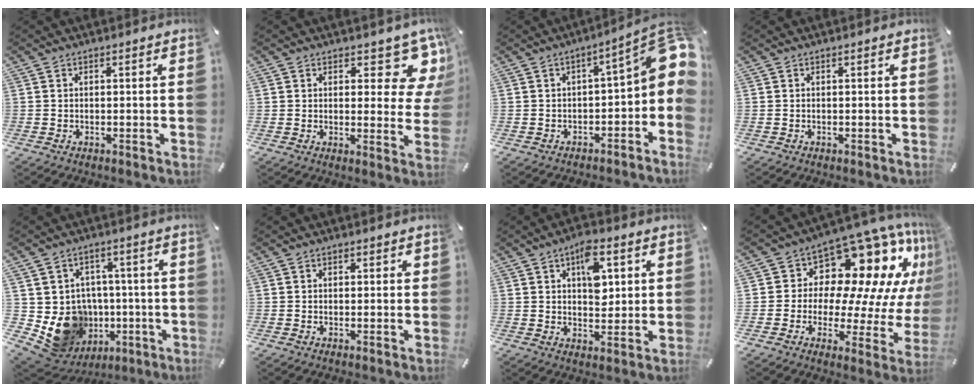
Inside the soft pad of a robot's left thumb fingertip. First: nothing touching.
{"total": 10.5, "force": [6.7, 4.8, 6.5], "torque": [-0.062, -0.051, 0.114]}
{"total": 9.5, "force": [1.3, 3.8, 8.7], "torque": [-0.100, -0.019, 0.020]}
{"total": 0.0}
{"total": 13.7, "force": [-3.1, 12.3, 5.1], "torque": [-0.090, -0.003, -0.032]}
{"total": 1.0, "force": [0.2, 0.9, 0.4], "torque": [-0.001, 0.003, -0.001]}
{"total": 9.8, "force": [3.4, 6.0, 7.0], "torque": [-0.088, -0.005, 0.054]}
{"total": 17.3, "force": [9.6, 10.2, 10.1], "torque": [-0.129, -0.103, 0.164]}